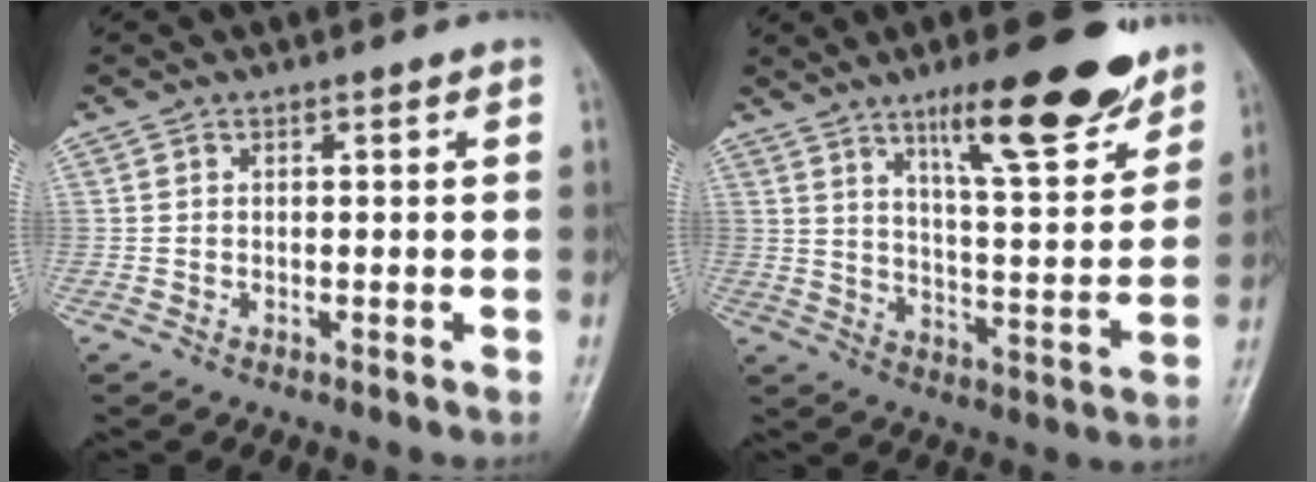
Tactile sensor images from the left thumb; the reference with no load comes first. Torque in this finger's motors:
{"motor_torque": [0.45, 0.29, 1.37, -1.40, 0.16]}